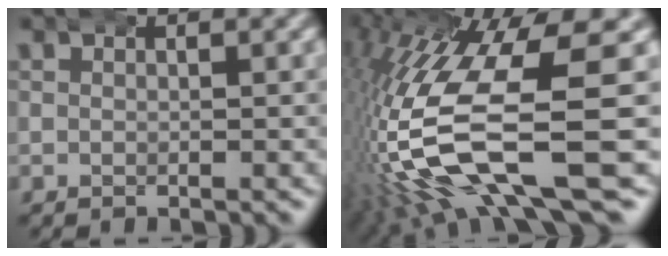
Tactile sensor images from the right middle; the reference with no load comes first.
{"total": 14.3, "force": [-2.1, 6.5, 12.6], "torque": [-0.270, -0.023, -0.020]}